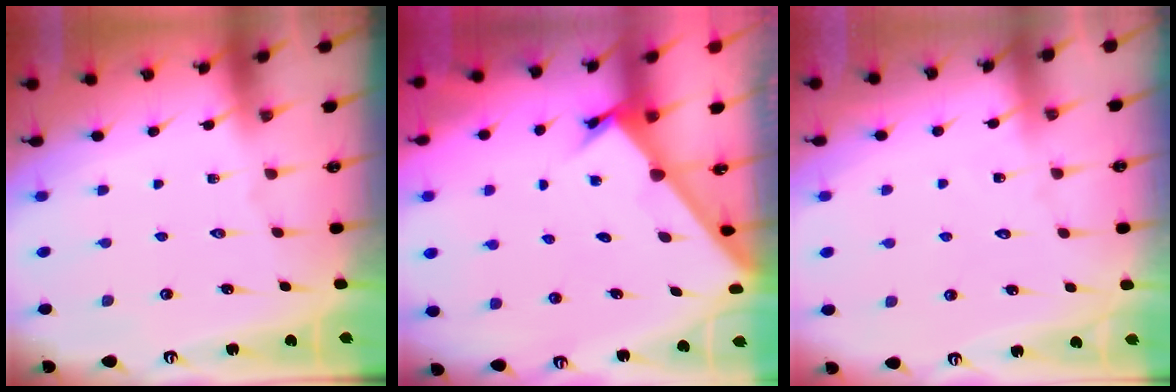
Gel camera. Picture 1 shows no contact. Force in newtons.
{"total": 1.9, "press": 1.9, "slide": 0.2}
{"total": 5.9, "press": 5.9, "slide": 0.5}